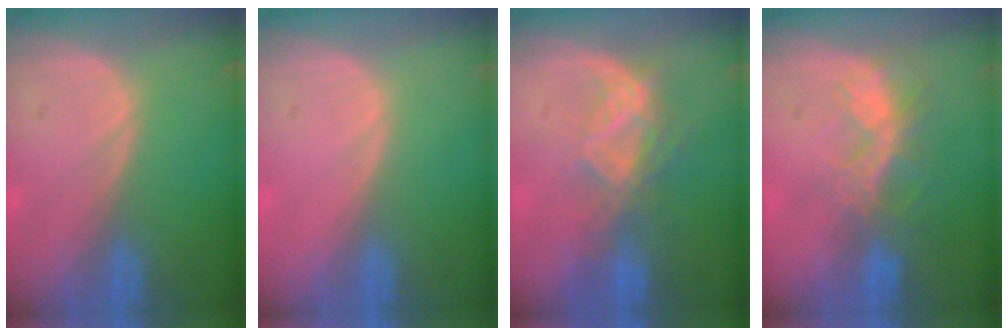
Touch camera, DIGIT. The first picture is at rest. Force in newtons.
{"total": 0.0}
{"total": 6.8, "press": 6.3, "slide": 2.6}
{"total": 6.6, "press": 5.7, "slide": 3.2}